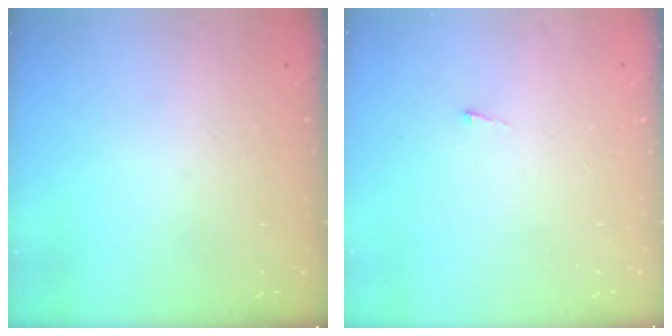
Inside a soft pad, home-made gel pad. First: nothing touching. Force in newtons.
{"total": 2.7, "press": 2.7, "slide": 0.4}